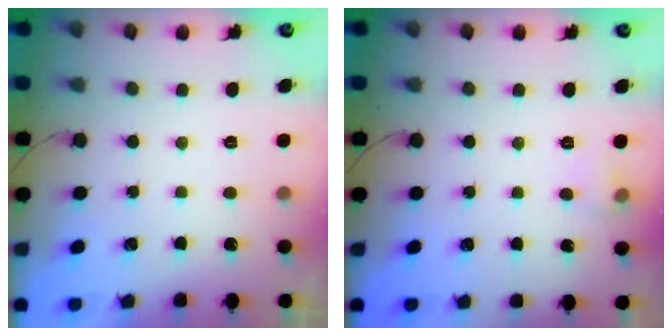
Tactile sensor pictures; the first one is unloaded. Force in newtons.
{"total": 4.3, "press": 4.1, "slide": 1.4}